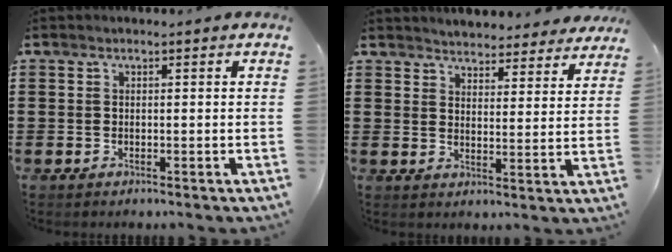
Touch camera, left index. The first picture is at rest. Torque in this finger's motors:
{"motor_torque": [1.28, 0.86, 0.63, 0.11]}